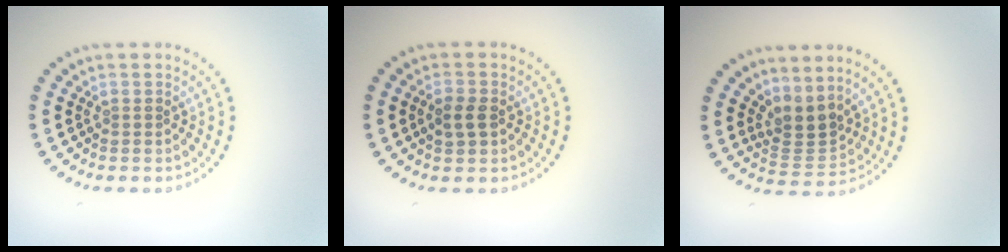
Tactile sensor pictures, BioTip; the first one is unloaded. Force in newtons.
{"total": 2.1, "press": 2.1, "slide": 0.3}
{"total": 2.8, "press": 2.1, "slide": 2.0}